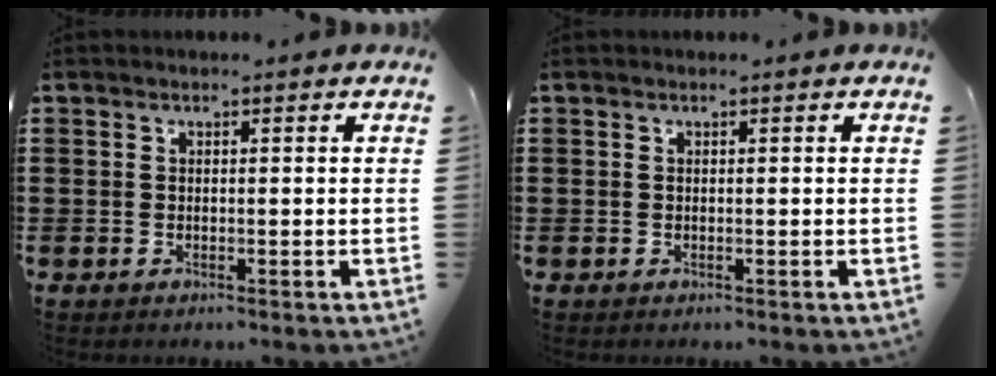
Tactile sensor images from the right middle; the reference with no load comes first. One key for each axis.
{"total": 0.0}